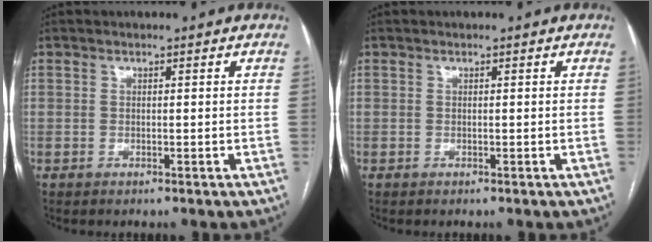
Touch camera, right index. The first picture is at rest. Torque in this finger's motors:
{"motor_torque": [0.00, 0.00, 0.00, 0.01]}